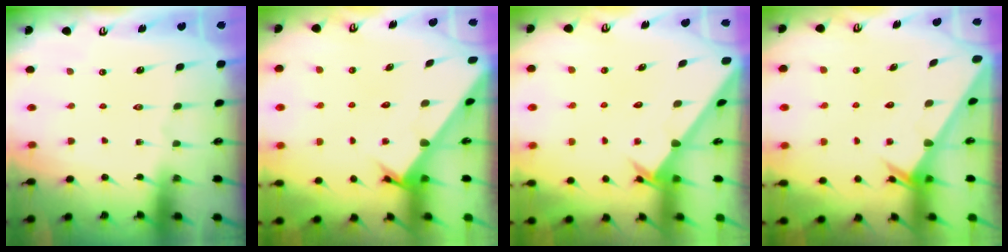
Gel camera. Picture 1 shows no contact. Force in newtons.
{"total": 2.1, "press": 2.1, "slide": 0.1}
{"total": 2.4, "press": 2.4, "slide": 0.2}
{"total": 2.3, "press": 2.3, "slide": 0.1}